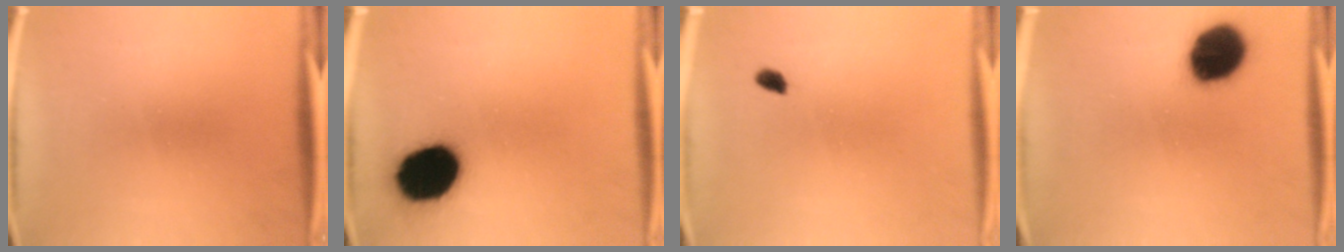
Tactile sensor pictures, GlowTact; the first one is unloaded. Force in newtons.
{"total": 17.0}
{"total": 1.5}
{"total": 14.3}